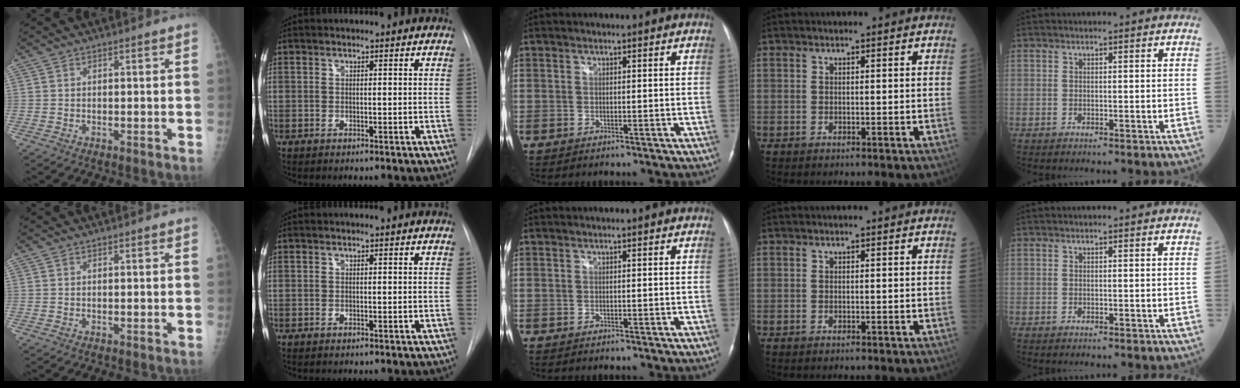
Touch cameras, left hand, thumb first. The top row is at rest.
{}